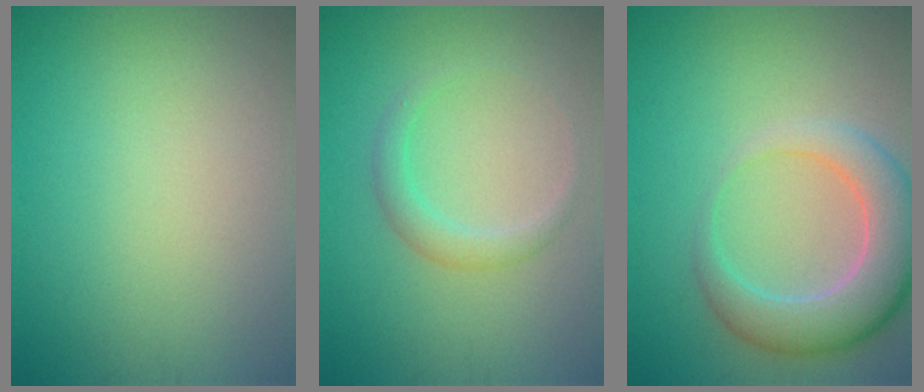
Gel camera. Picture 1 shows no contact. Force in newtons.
{"total": 2.0, "press": 2.0, "slide": 0.0}
{"total": 6.5, "press": 6.5, "slide": 0.6}